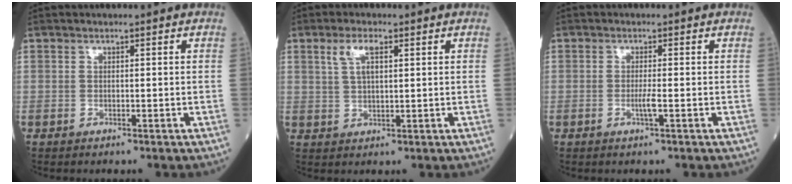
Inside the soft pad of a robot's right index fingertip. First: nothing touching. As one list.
[{"total": 4.2, "force": [1.9, 1.3, 3.5], "torque": [-0.076, 0.010, 0.039]}, {"total": 1.7, "force": [-0.5, -0.2, 1.6], "torque": [-0.035, -0.004, -0.011]}]